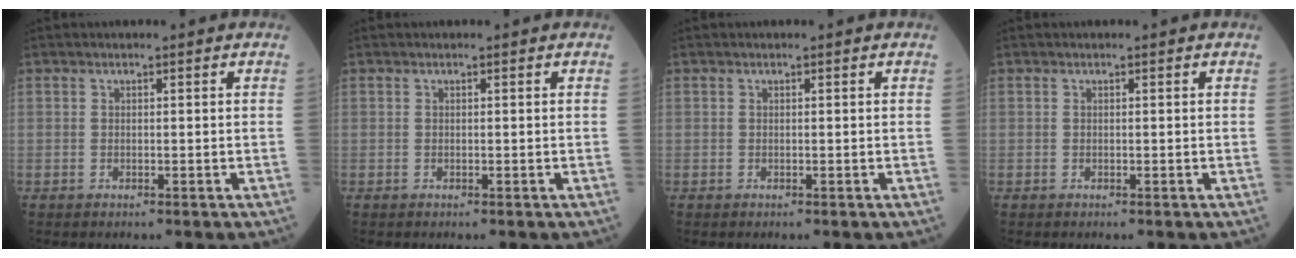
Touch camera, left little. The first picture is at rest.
{"total": 0.0}
{"total": 0.0}
{"total": 0.0}